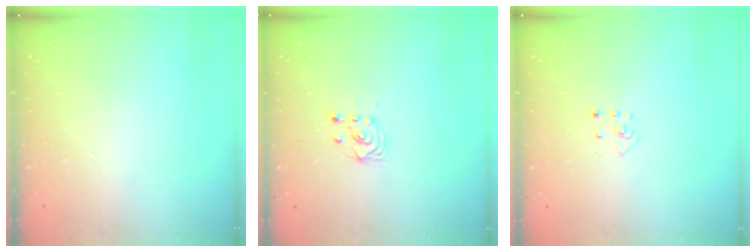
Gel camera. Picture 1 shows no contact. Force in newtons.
{"total": 2.9, "press": 2.9, "slide": 0.6}
{"total": 3.9, "press": 3.9, "slide": 0.2}